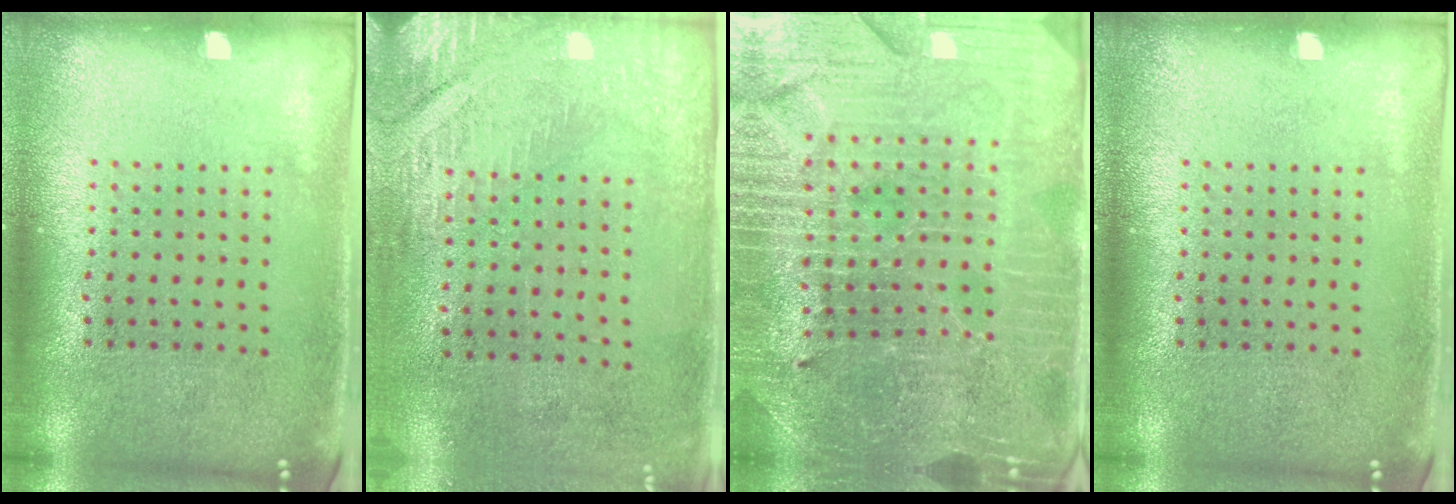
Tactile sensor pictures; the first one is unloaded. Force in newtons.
{"total": 2.8, "press": 2.4, "slide": 1.4}
{"total": 4.5, "press": 4.3, "slide": 1.3}
{"total": 0.0}